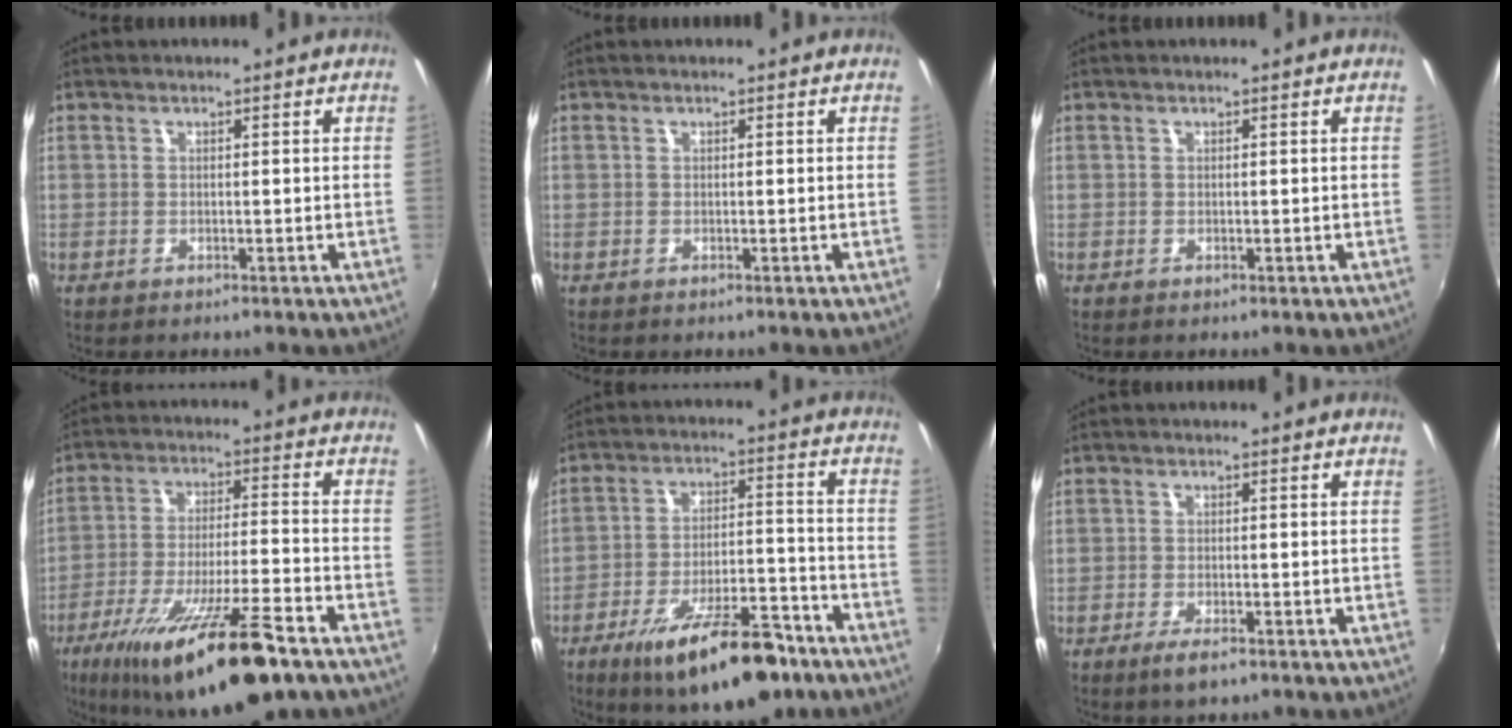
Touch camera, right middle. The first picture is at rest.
{"total": 0.0}
{"total": 0.0}
{"total": 21.4, "force": [-14.2, 3.2, 15.7], "torque": [-0.282, -0.045, -0.230]}
{"total": 18.2, "force": [-12.4, 5.5, 12.2], "torque": [-0.203, -0.012, -0.181]}
{"total": 3.4, "force": [-2.1, 0.9, 2.4], "torque": [-0.056, -0.011, -0.041]}